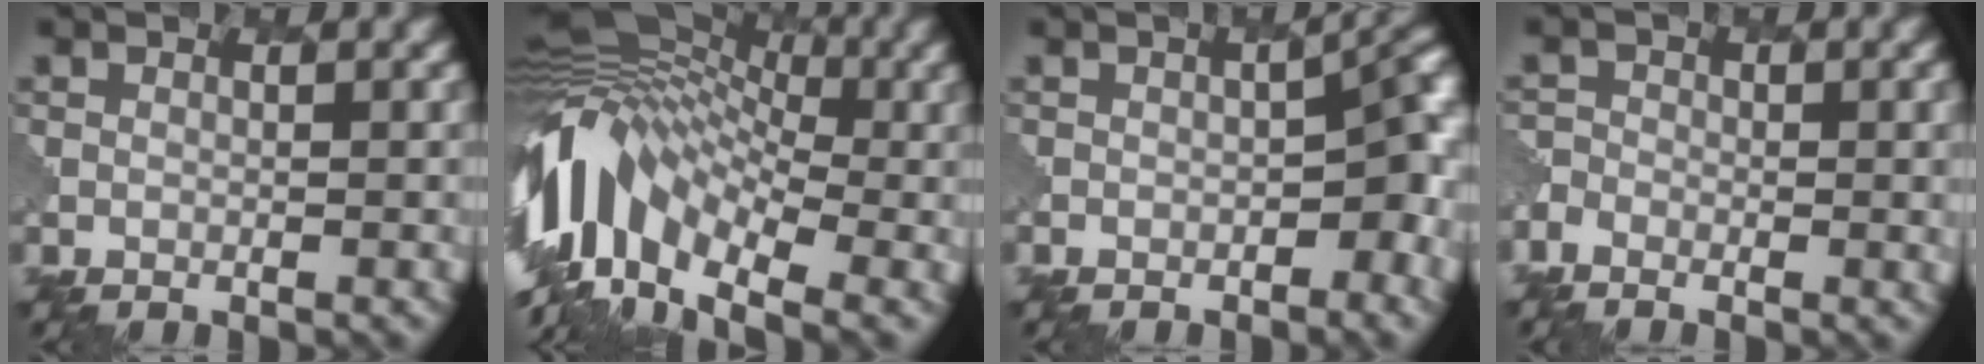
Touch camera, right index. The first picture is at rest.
{"total": 13.1, "force": [-1.8, 8.4, 9.9], "torque": [-0.212, 0.023, -0.046]}
{"total": 6.2, "force": [-2.2, 2.8, 5.1], "torque": [-0.038, 0.005, -0.028]}
{"total": 3.5, "force": [-1.8, 1.8, 2.4], "torque": [-0.041, -0.008, -0.035]}